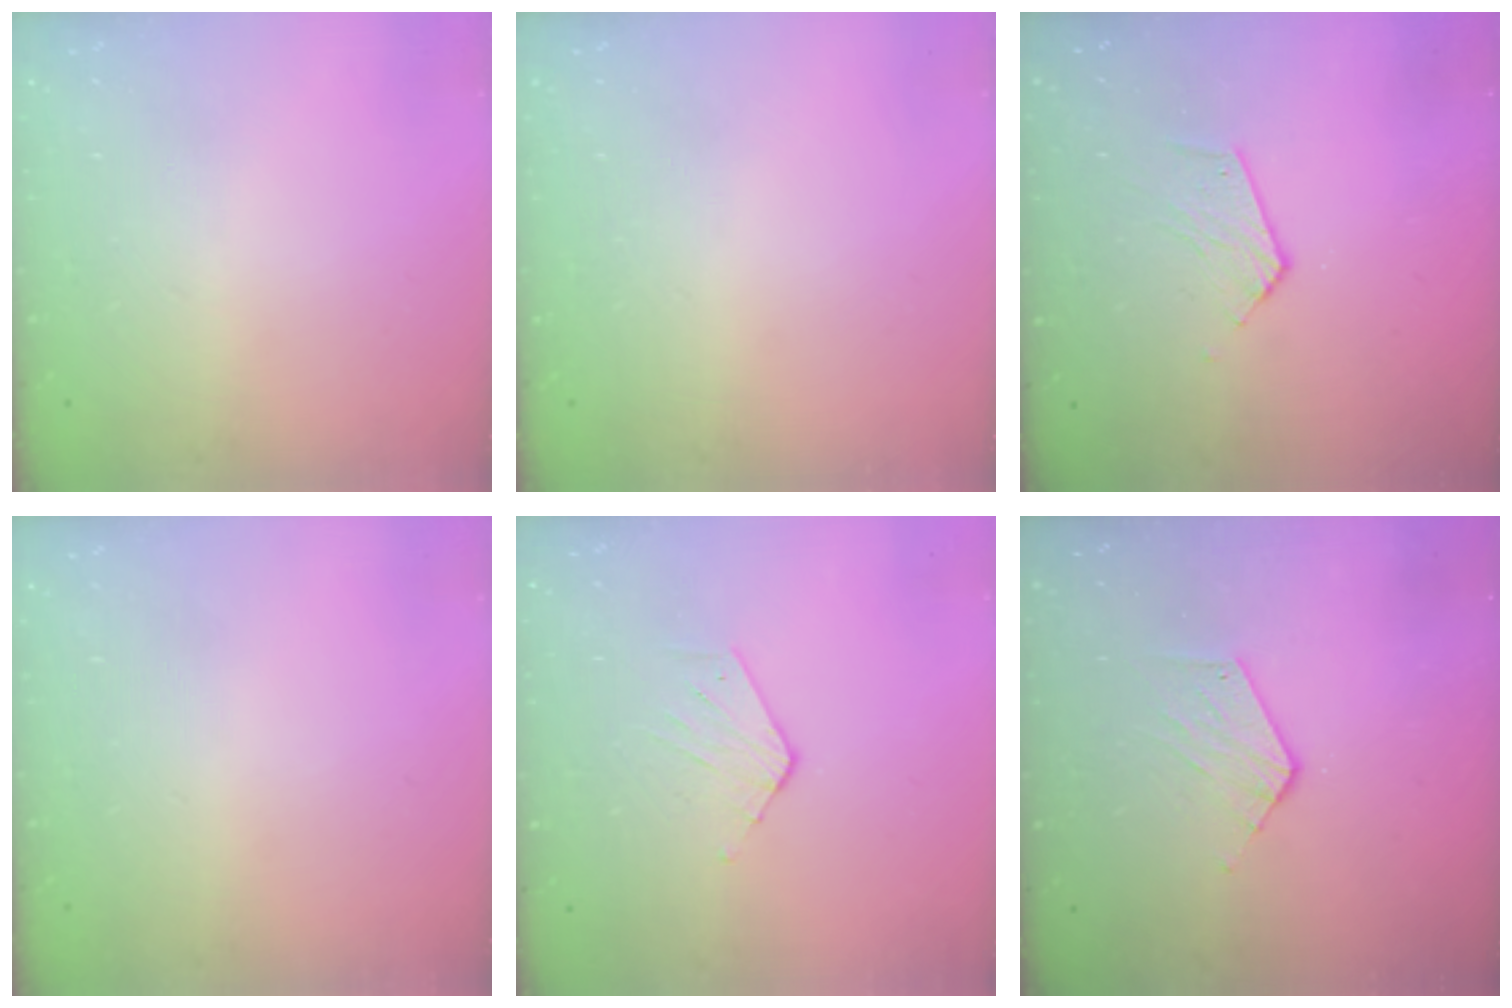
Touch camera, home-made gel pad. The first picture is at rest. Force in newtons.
{"total": 0.0}
{"total": 5.7, "press": 5.7, "slide": 0.3}
{"total": 0.0}
{"total": 3.0, "press": 3.0, "slide": 0.2}
{"total": 6.5, "press": 6.5, "slide": 0.4}